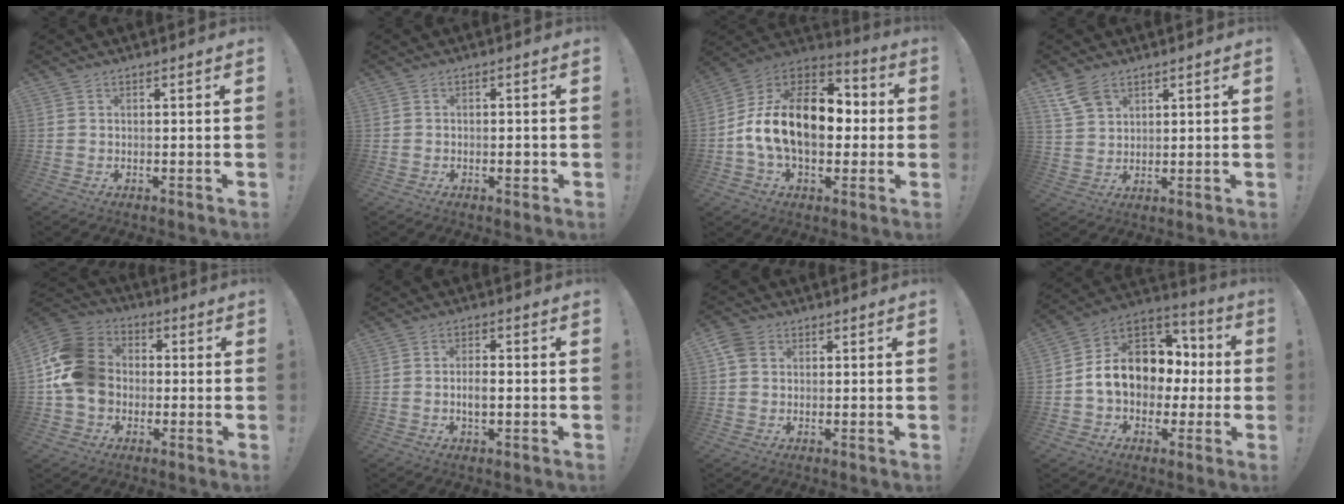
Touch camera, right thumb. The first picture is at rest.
{"total": 1.9, "force": [-1.0, 1.0, 1.3], "torque": [-0.012, 0.001, -0.017]}
{"total": 20.8, "force": [0.0, 13.3, 16.0], "torque": [-0.285, 0.018, 0.009]}
{"total": 7.4, "force": [4.9, 4.3, 3.6], "torque": [-0.069, -0.019, 0.099]}
{"total": 16.8, "force": [-0.5, 14.1, 9.1], "torque": [-0.166, 0.017, -0.005]}
{"total": 3.8, "force": [-0.9, 1.5, 3.4], "torque": [-0.052, -0.002, -0.021]}
{"total": 4.9, "force": [1.7, 3.8, 2.6], "torque": [-0.048, 0.001, 0.033]}
{"total": 15.6, "force": [0.9, 12.5, 9.4], "torque": [-0.130, 0.005, 0.030]}